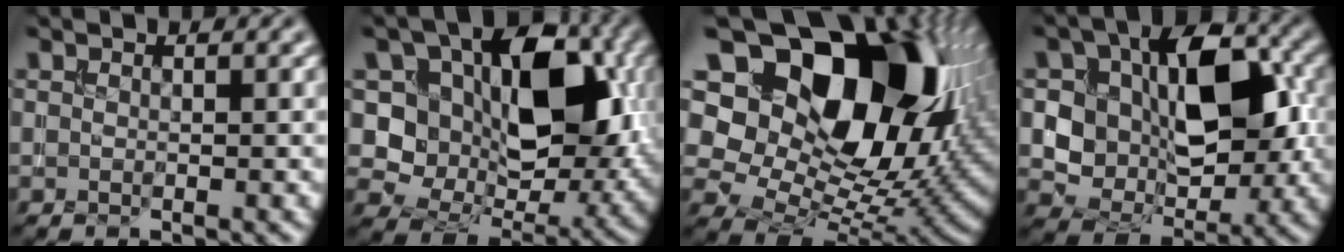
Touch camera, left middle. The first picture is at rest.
{"total": 12.2, "force": [2.3, 8.3, 8.7], "torque": [-0.119, -0.011, 0.039]}
{"total": 19.2, "force": [7.3, 12.1, 13.0], "torque": [-0.211, 0.027, 0.136]}
{"total": 9.8, "force": [0.8, 6.3, 7.4], "torque": [-0.116, -0.001, 0.015]}